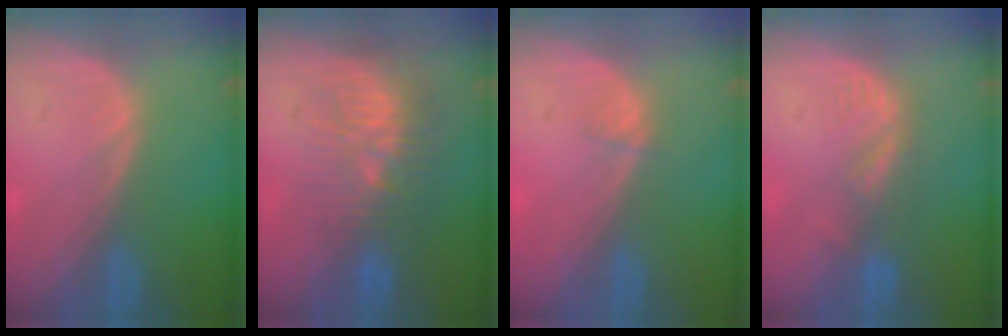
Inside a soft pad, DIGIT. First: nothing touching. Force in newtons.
{"total": 10.1, "press": 9.0, "slide": 4.5}
{"total": 0.8, "press": 0.7, "slide": 0.4}
{"total": 3.6, "press": 3.1, "slide": 1.8}